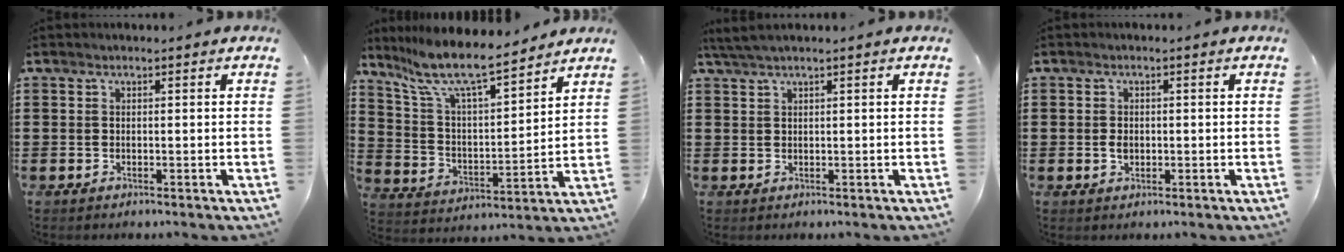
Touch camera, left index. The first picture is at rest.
{"total": 9.2, "force": [8.0, 1.1, 4.5], "torque": [-0.122, -0.048, 0.134]}
{"total": 1.9, "force": [1.3, 0.0, 1.4], "torque": [-0.027, 0.000, 0.026]}
{"total": 1.7, "force": [-0.1, 1.1, 1.3], "torque": [-0.027, 0.005, -0.002]}